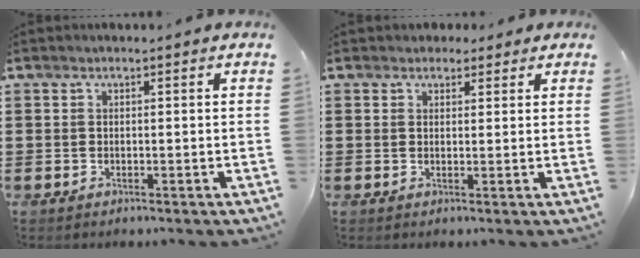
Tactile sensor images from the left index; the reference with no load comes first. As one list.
[{"total": 2.1, "force": [1.6, 1.3, 0.2], "torque": [-0.003, 0.006, 0.029]}]